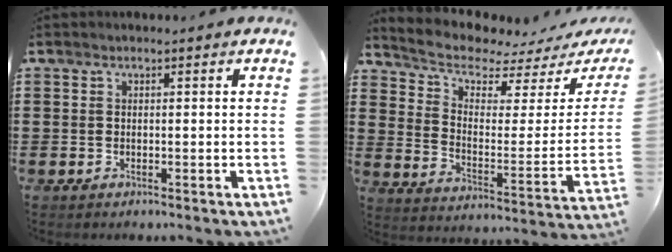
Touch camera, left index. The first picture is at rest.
{"total": 5.1, "force": [4.4, 1.5, 1.9], "torque": [-0.066, -0.039, 0.074]}